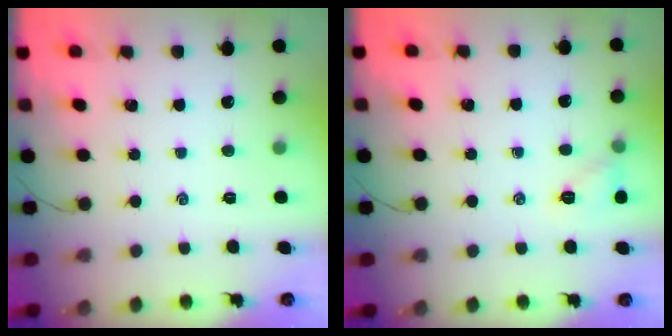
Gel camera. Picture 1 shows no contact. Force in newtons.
{"total": 6.5, "press": 6.4, "slide": 1.1}